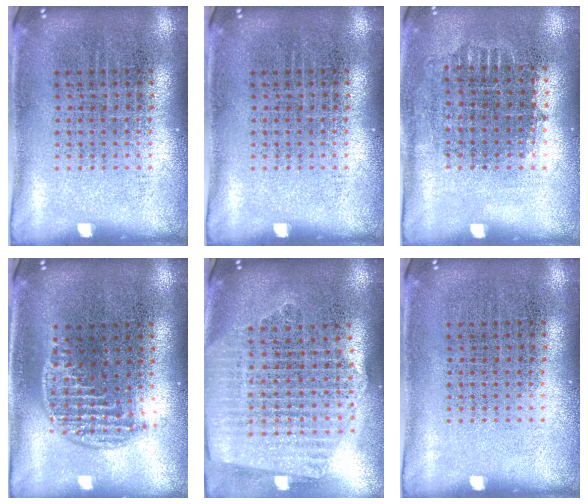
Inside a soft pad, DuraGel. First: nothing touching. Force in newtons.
{"total": 0.0}
{"total": 0.7, "press": 0.7, "slide": 0.2}
{"total": 1.3, "press": 1.1, "slide": 0.6}
{"total": 2.5, "press": 2.2, "slide": 1.2}
{"total": 0.0}